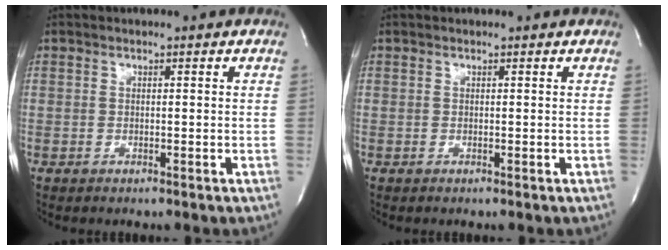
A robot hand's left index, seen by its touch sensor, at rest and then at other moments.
{"total": 0.0}